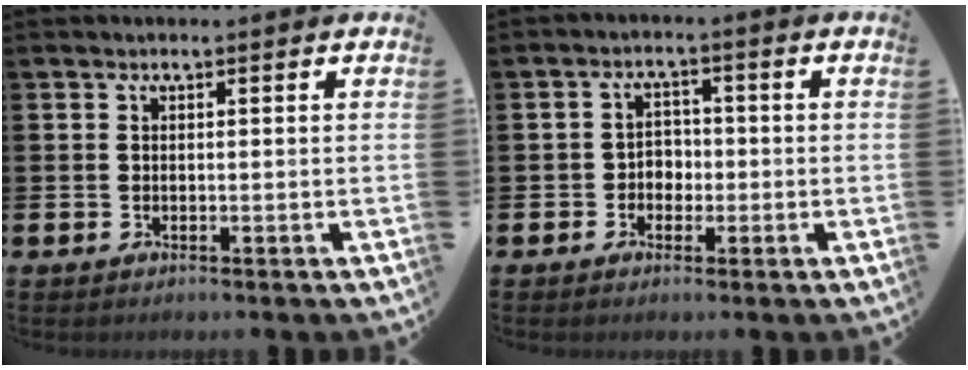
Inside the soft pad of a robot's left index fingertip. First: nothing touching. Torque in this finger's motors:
{"motor_torque": [0.11, 0.12, 0.01, 0.03]}